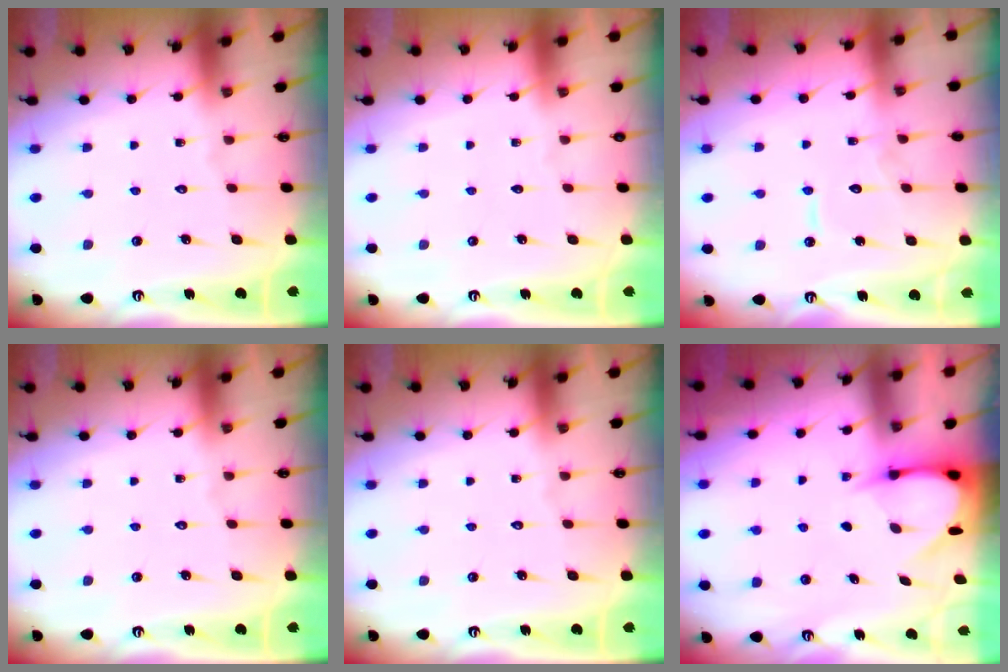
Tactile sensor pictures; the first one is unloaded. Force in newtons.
{"total": 0.0}
{"total": 7.6, "press": 7.6, "slide": 0.6}
{"total": 0.0}
{"total": 0.0}
{"total": 4.9, "press": 4.9, "slide": 0.3}